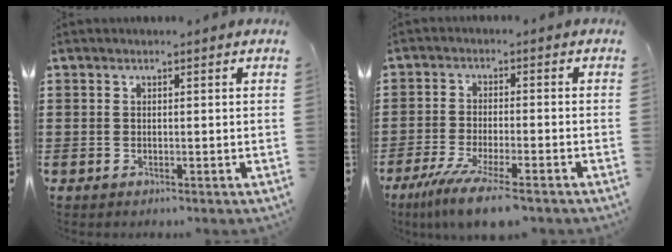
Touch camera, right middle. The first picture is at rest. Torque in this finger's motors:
{"motor_torque": [1.98, -0.16, 0.63, 0.21]}